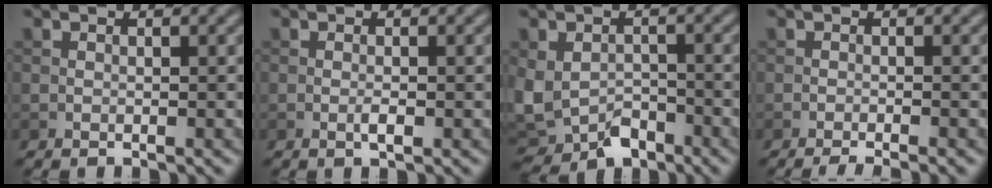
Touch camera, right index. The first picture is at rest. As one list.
[{"total": 1.0, "force": [-0.4, 0.2, 0.9], "torque": [-0.018, -0.001, -0.007]}, {"total": 6.1, "force": [-3.1, 3.9, 3.4], "torque": [-0.068, -0.015, -0.055]}, {"total": 2.8, "force": [-2.0, 0.4, 2.0], "torque": [-0.029, 0.004, -0.038]}]